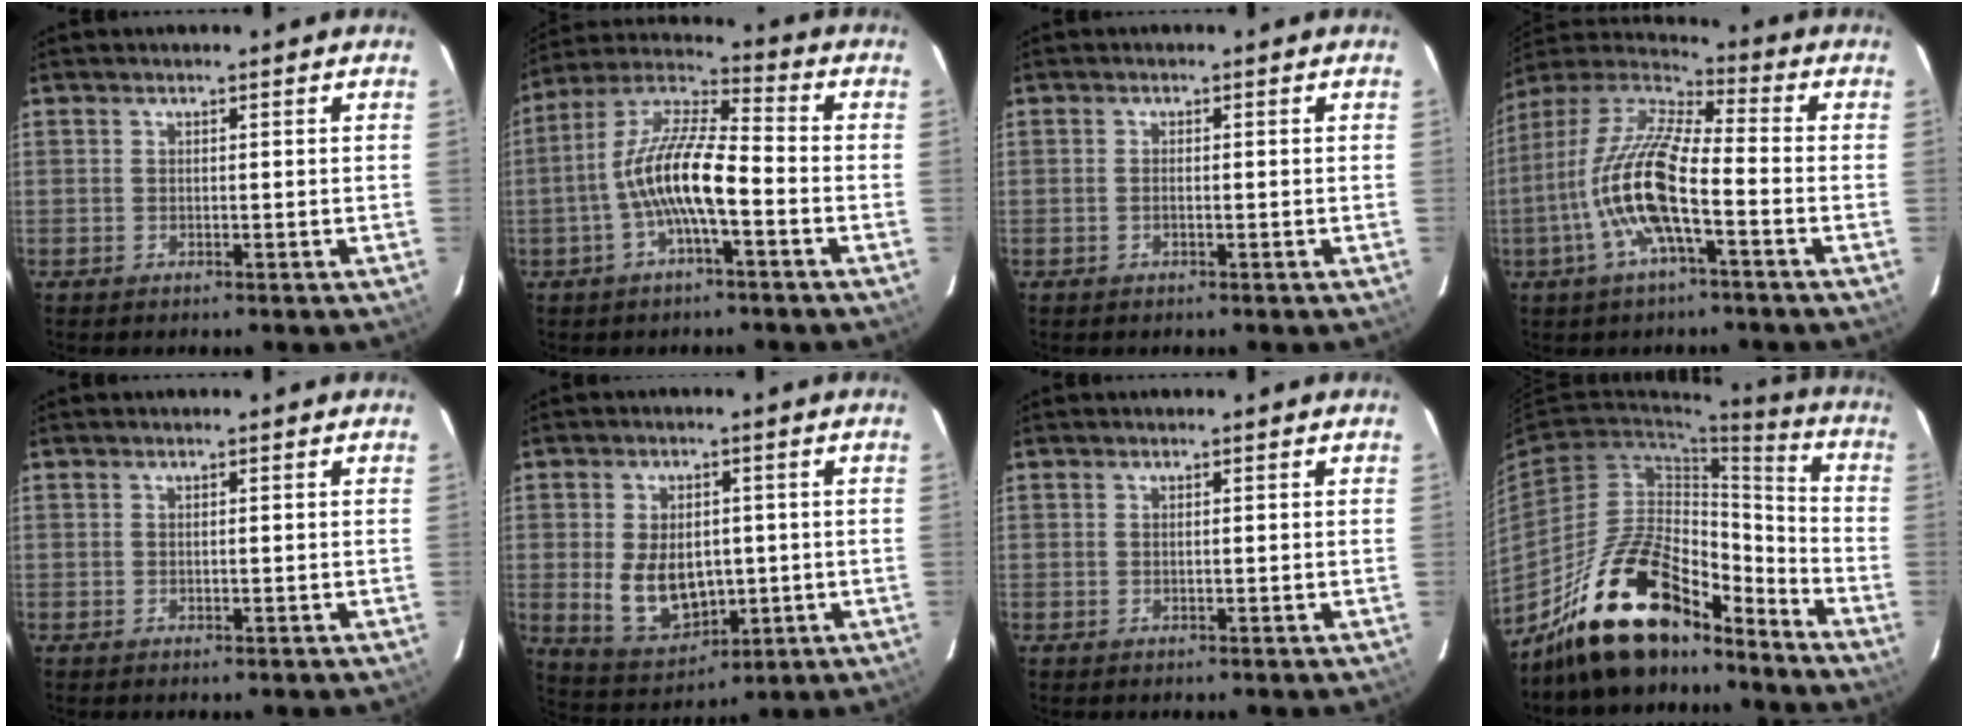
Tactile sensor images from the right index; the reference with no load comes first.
{"total": 12.0, "force": [-3.4, 2.7, 11.2], "torque": [-0.226, 0.012, -0.069]}
{"total": 0.8, "force": [-0.2, 0.2, 0.7], "torque": [-0.016, 0.001, -0.006]}
{"total": 15.7, "force": [-5.0, 3.8, 14.3], "torque": [-0.283, -0.004, -0.105]}
{"total": 0.0}
{"total": 10.6, "force": [-0.8, 7.2, 7.8], "torque": [-0.163, -0.011, 0.010]}
{"total": 0.0}
{"total": 21.3, "force": [-16.5, 8.1, 10.8], "torque": [-0.201, 0.024, -0.269]}